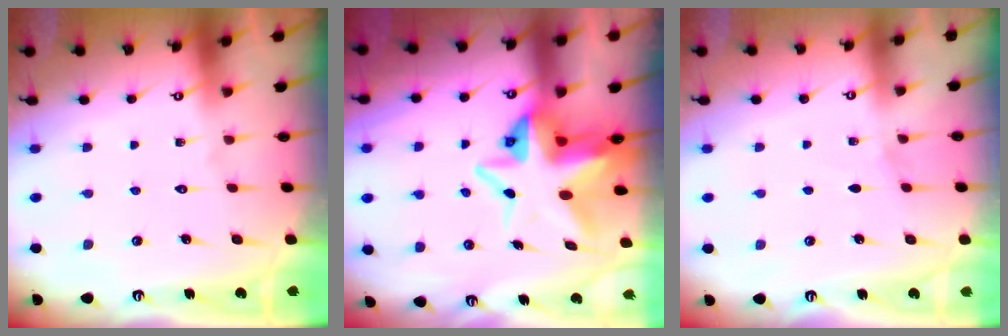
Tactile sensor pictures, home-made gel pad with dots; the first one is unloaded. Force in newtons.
{"total": 9.8, "press": 9.7, "slide": 1.0}
{"total": 5.0, "press": 4.4, "slide": 2.5}